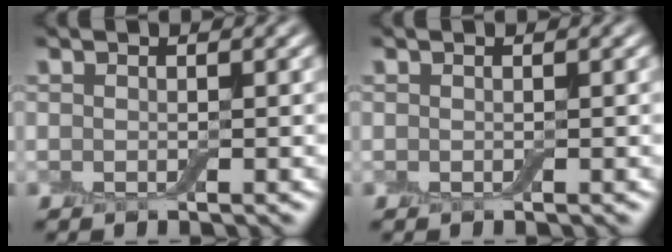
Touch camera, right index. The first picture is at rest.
{"total": 0.0}